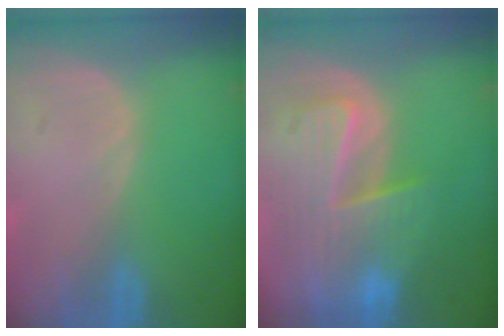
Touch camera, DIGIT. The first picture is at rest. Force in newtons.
{"total": 10.2, "press": 8.9, "slide": 5.0}